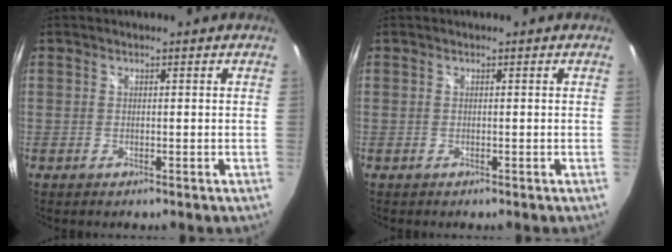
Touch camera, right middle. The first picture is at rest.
{"total": 0.0}